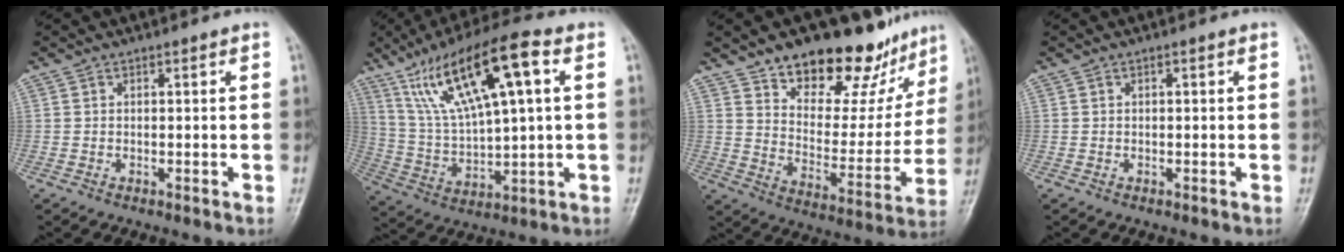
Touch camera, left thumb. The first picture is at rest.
{"total": 18.6, "force": [7.6, 4.9, 16.2], "torque": [-0.294, 0.000, 0.142]}
{"total": 22.1, "force": [16.3, 10.4, 10.6], "torque": [-0.095, -0.091, 0.243]}
{"total": 0.0}